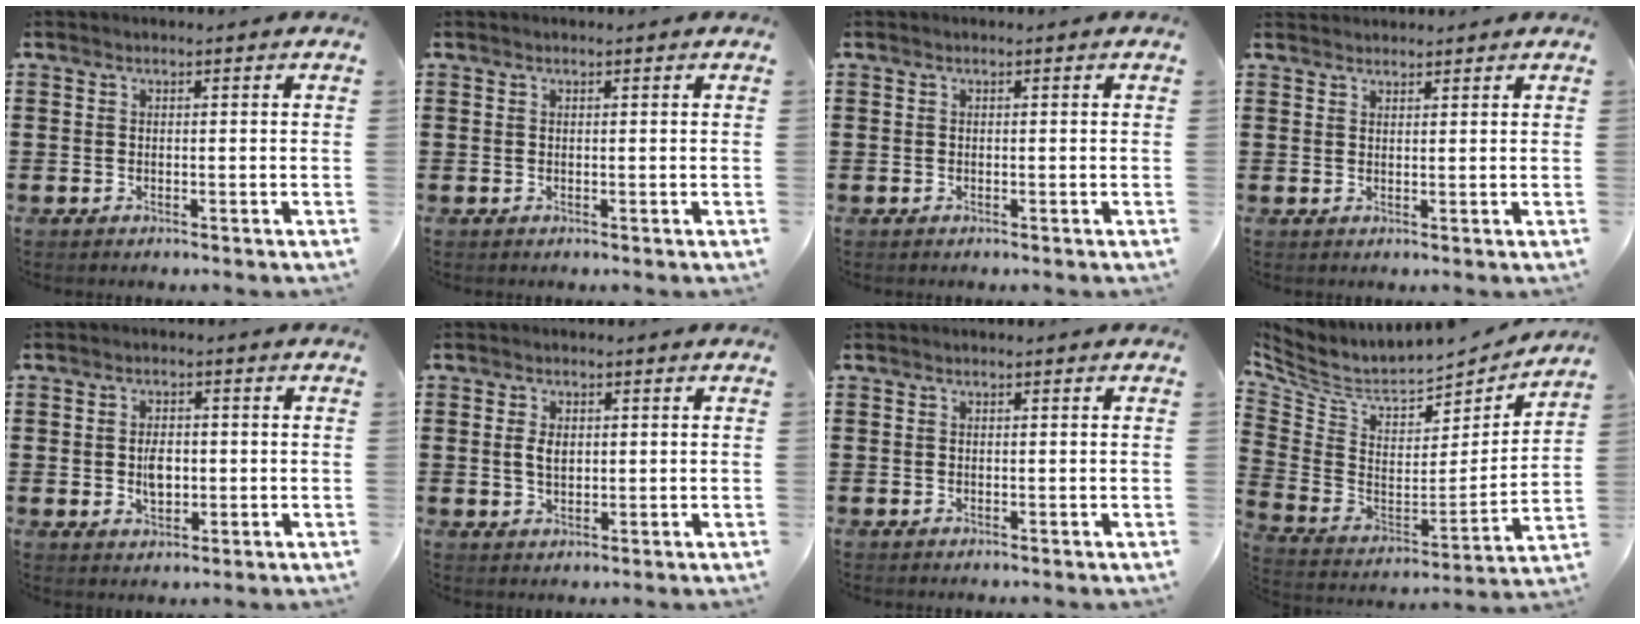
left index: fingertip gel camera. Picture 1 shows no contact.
{"total": 0.0}
{"total": 0.0}
{"total": 1.6, "force": [1.6, 0.3, 0.0], "torque": [-0.003, 0.001, 0.032]}
{"total": 4.0, "force": [0.0, 2.6, 3.1], "torque": [-0.055, 0.005, -0.002]}
{"total": 2.9, "force": [0.5, 1.7, 2.4], "torque": [-0.051, 0.007, 0.009]}
{"total": 0.0}
{"total": 5.9, "force": [4.9, 2.2, 2.4], "torque": [-0.077, -0.048, 0.082]}